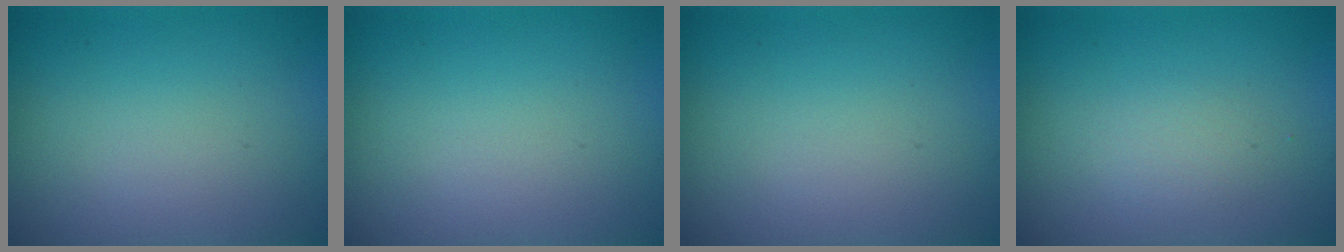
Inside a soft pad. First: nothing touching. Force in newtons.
{"total": 0.0}
{"total": 0.0}
{"total": 1.2, "press": 1.2, "slide": 0.0}